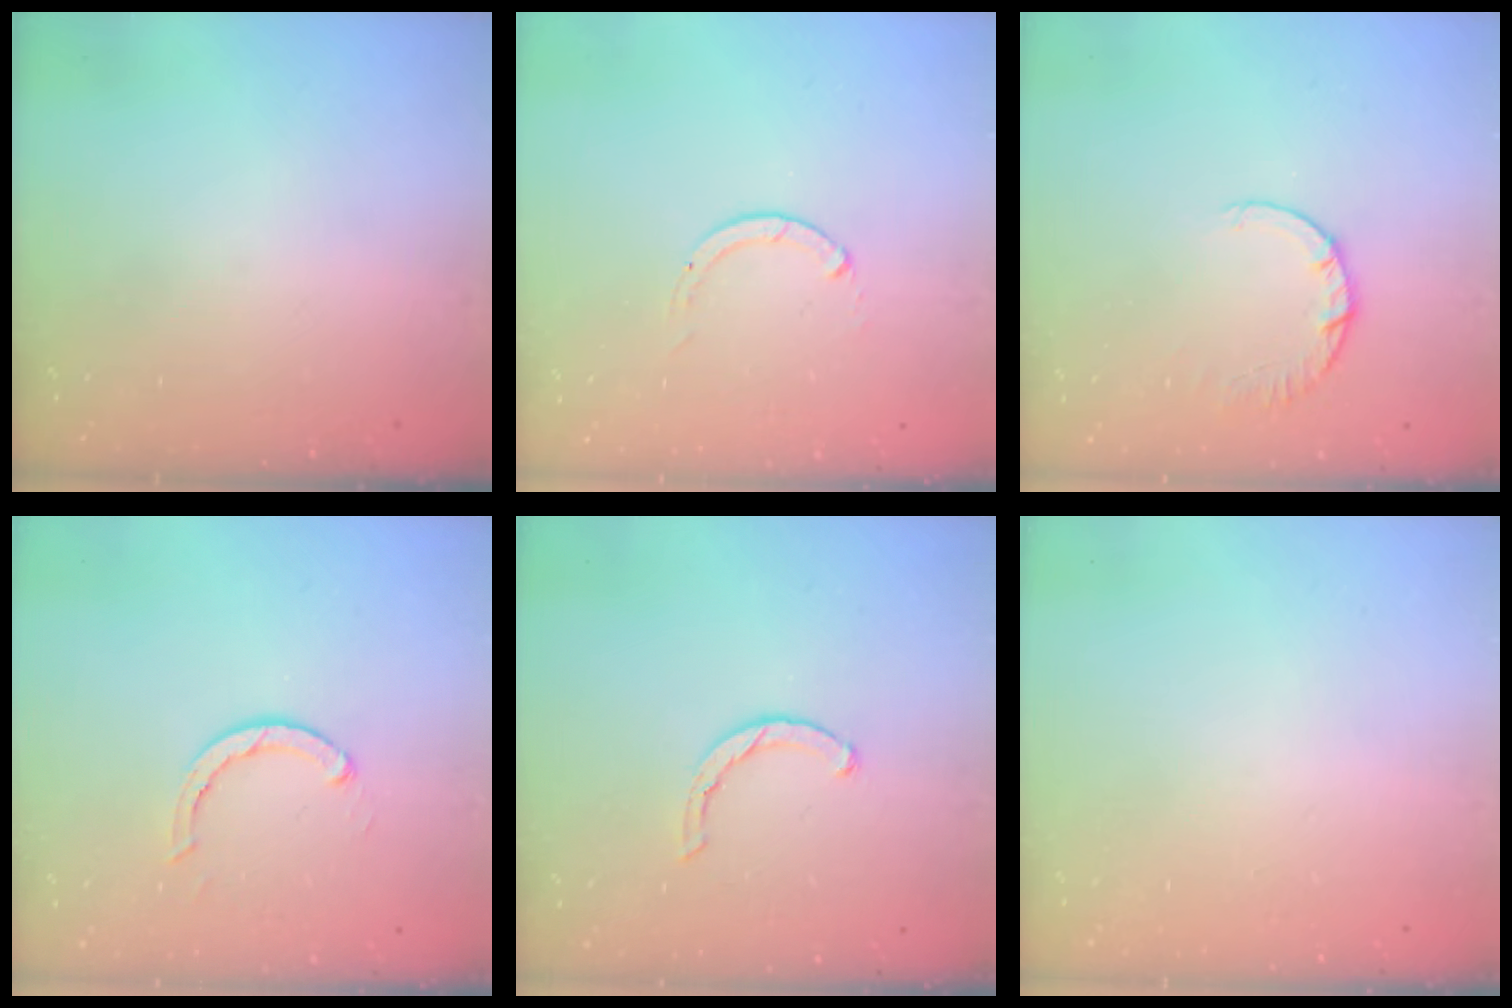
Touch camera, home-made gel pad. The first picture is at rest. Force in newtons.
{"total": 0.0}
{"total": 2.4, "press": 2.4, "slide": 0.2}
{"total": 2.9, "press": 2.9, "slide": 0.5}
{"total": 1.9, "press": 1.9, "slide": 0.3}
{"total": 2.6, "press": 2.6, "slide": 0.2}